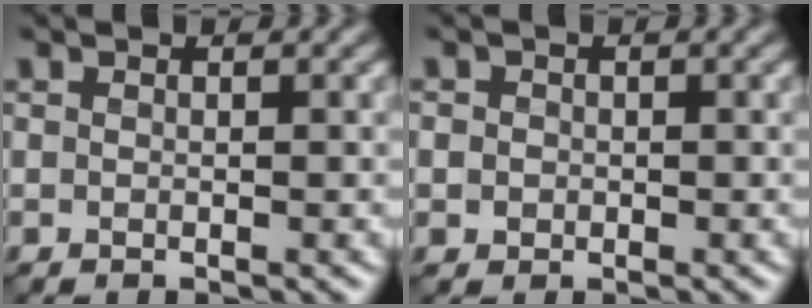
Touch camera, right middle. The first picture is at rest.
{"total": 1.5, "force": [0.1, 1.4, 0.4], "torque": [0.007, 0.008, -0.010]}